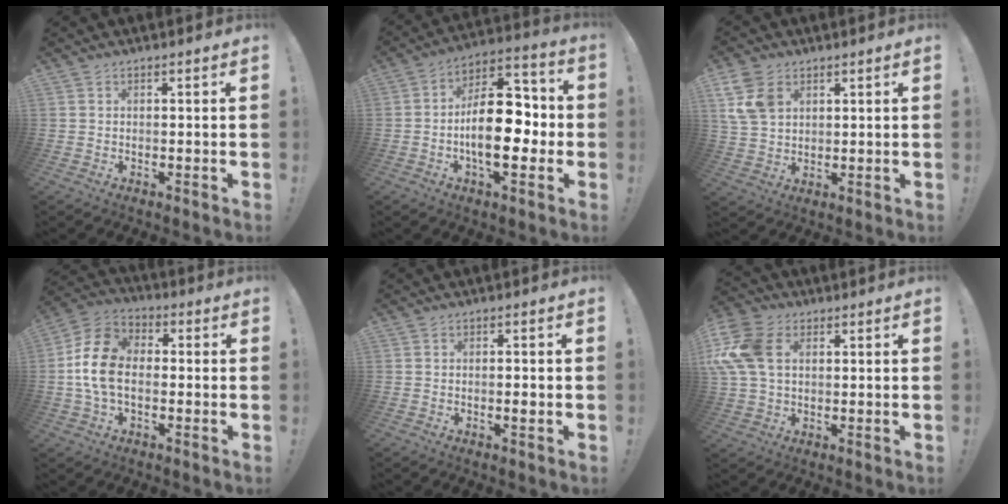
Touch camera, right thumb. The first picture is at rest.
{"total": 19.4, "force": [-3.2, 10.0, 16.4], "torque": [-0.258, 0.022, -0.049]}
{"total": 9.5, "force": [4.1, 6.7, 5.4], "torque": [-0.113, -0.002, 0.083]}
{"total": 13.5, "force": [-1.6, 9.4, 9.6], "torque": [-0.184, 0.026, -0.025]}
{"total": 1.7, "force": [-0.6, 0.2, 1.6], "torque": [-0.021, -0.001, -0.012]}
{"total": 15.7, "force": [3.3, 10.7, 11.0], "torque": [-0.223, 0.003, 0.065]}